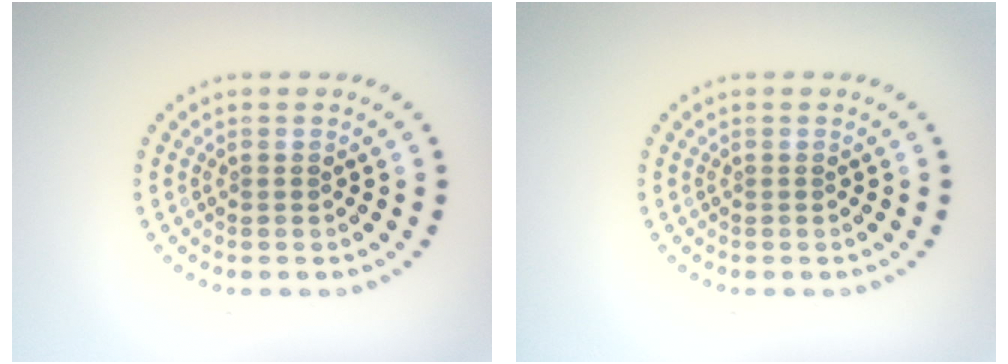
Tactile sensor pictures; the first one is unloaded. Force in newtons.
{"total": 0.0}